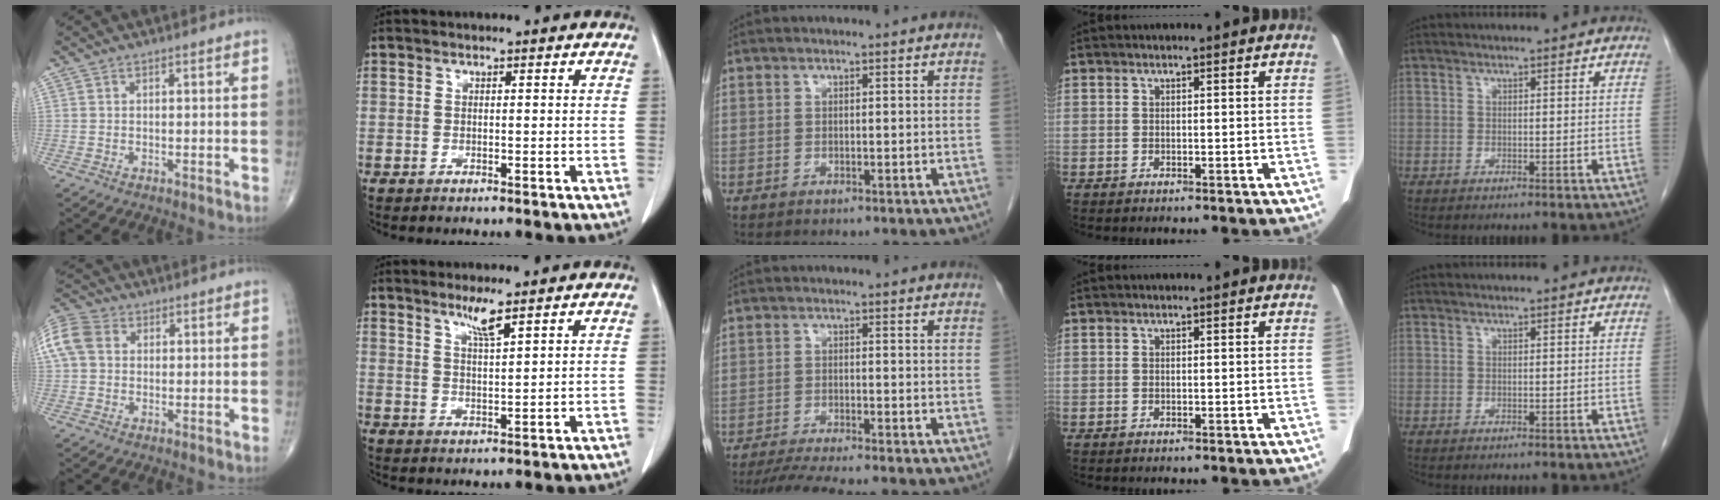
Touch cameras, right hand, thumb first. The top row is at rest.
{"thumb": {"total": 11.3, "force": [2.5, 9.0, 6.4], "torque": [-0.155, 0.029, 0.042]}, "index": {"total": 3.5, "force": [2.5, -0.3, 2.4], "torque": [-0.049, -0.006, 0.051]}, "middle": {"total": 9.6, "force": [-8.4, 0.1, 4.5], "torque": [-0.062, -0.017, -0.132]}}